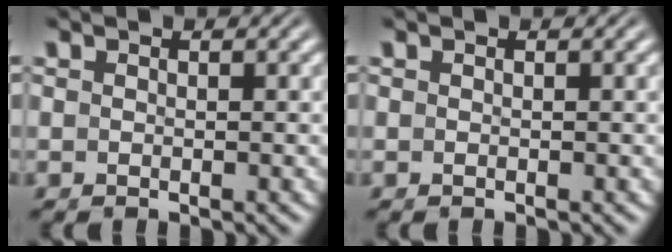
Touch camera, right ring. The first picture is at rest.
{"total": 0.0}